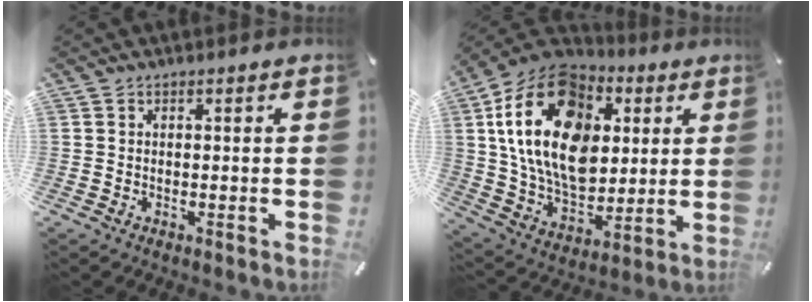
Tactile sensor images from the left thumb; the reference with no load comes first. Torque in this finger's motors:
{"motor_torque": [2.52, 2.48, 1.75, -1.02, 1.06]}